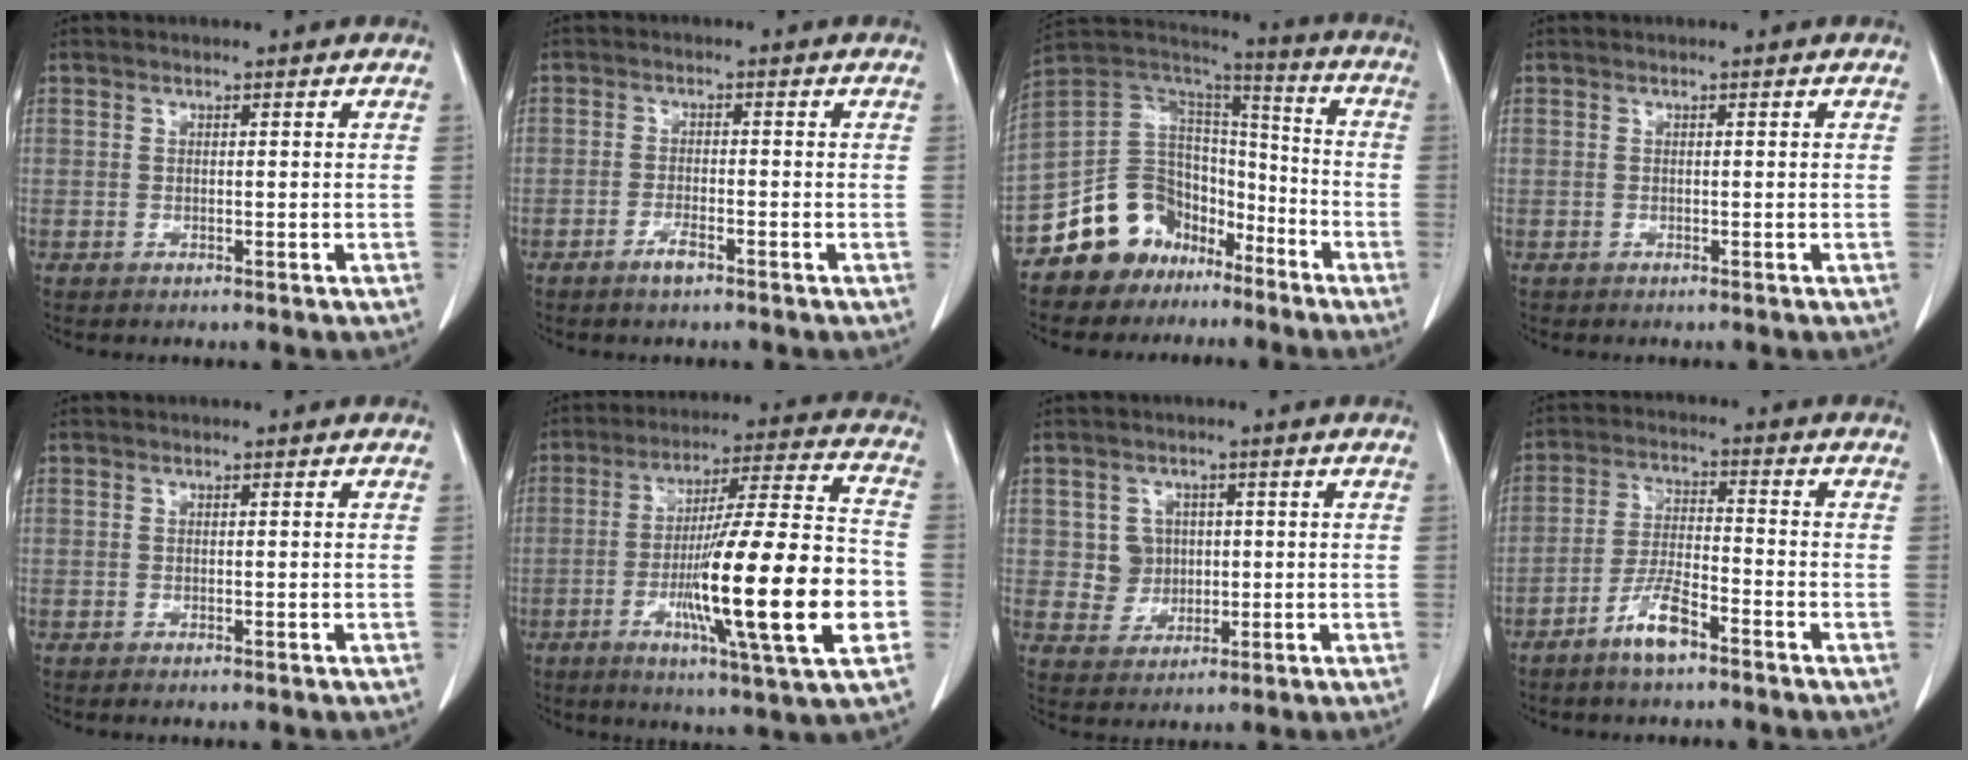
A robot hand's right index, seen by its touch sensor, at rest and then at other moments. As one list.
[{"total": 2.5, "force": [-1.7, 0.5, 1.7], "torque": [-0.030, 0.000, -0.030]}, {"total": 13.3, "force": [-8.7, 9.6, 3.0], "torque": [-0.051, 0.096, -0.148]}, {"total": 0.0}, {"total": 0.5, "force": [-0.3, 0.0, 0.4], "torque": [-0.010, -0.002, -0.005]}, {"total": 22.4, "force": [-5.5, 0.8, 21.7], "torque": [-0.338, -0.010, -0.088]}, {"total": 4.5, "force": [0.8, 4.3, 0.9], "torque": [-0.010, 0.011, 0.018]}, {"total": 6.4, "force": [-4.4, 1.2, 4.5], "torque": [-0.093, -0.002, -0.083]}]